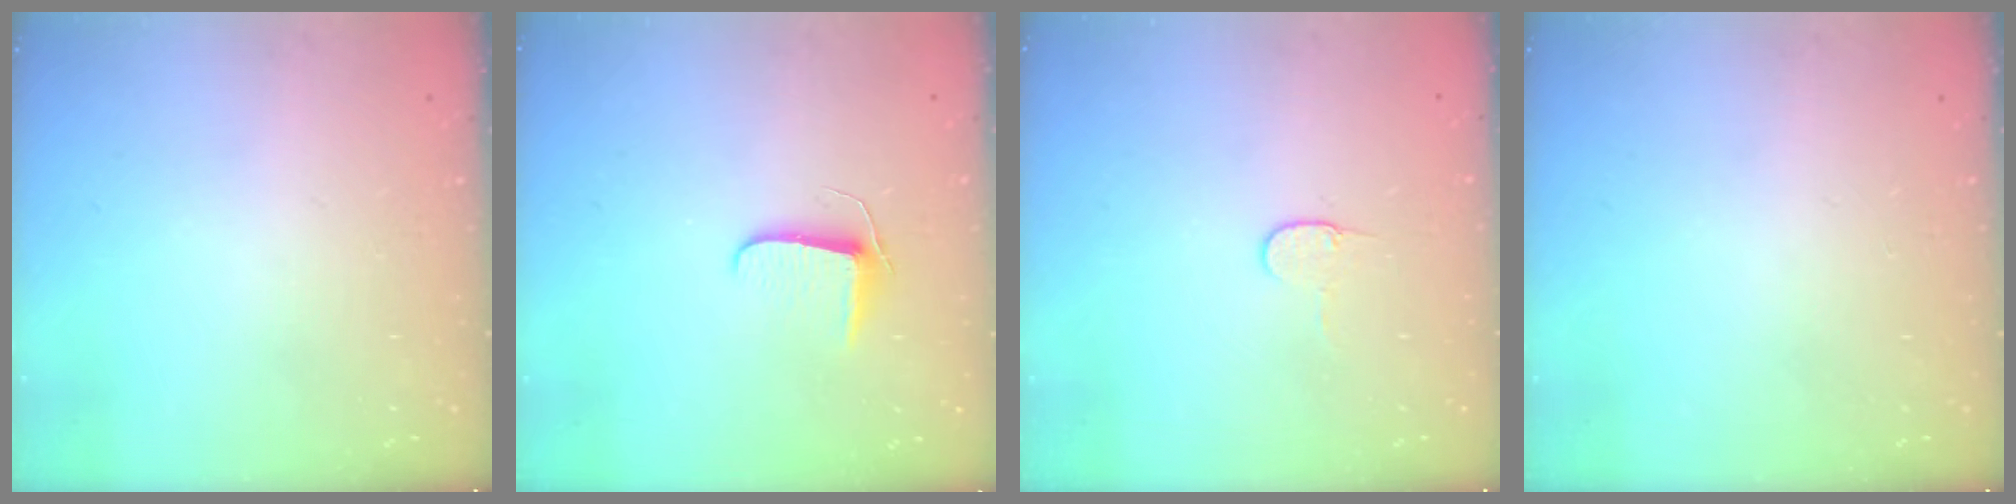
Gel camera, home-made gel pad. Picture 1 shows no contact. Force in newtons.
{"total": 6.3, "press": 6.2, "slide": 0.5}
{"total": 3.2, "press": 3.2, "slide": 0.3}
{"total": 0.0}